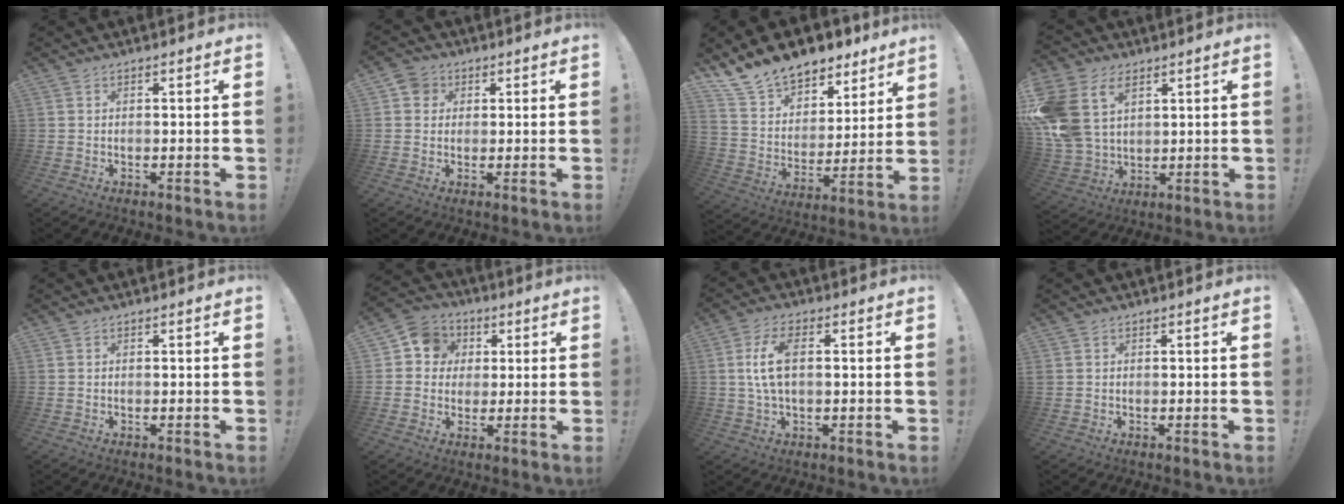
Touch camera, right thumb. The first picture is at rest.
{"total": 4.7, "force": [1.6, 4.2, 1.6], "torque": [-0.016, 0.001, 0.029]}
{"total": 15.2, "force": [12.5, 7.6, 3.9], "torque": [-0.084, -0.092, 0.236]}
{"total": 15.5, "force": [6.5, 10.9, 8.9], "torque": [-0.194, -0.029, 0.126]}
{"total": 0.0}
{"total": 9.3, "force": [1.7, 8.7, 3.0], "torque": [-0.034, 0.004, 0.036]}
{"total": 8.5, "force": [0.9, 4.1, 7.4], "torque": [-0.150, 0.001, 0.016]}
{"total": 0.7, "force": [0.2, 0.7, 0.1], "torque": [-0.008, 0.006, 0.004]}